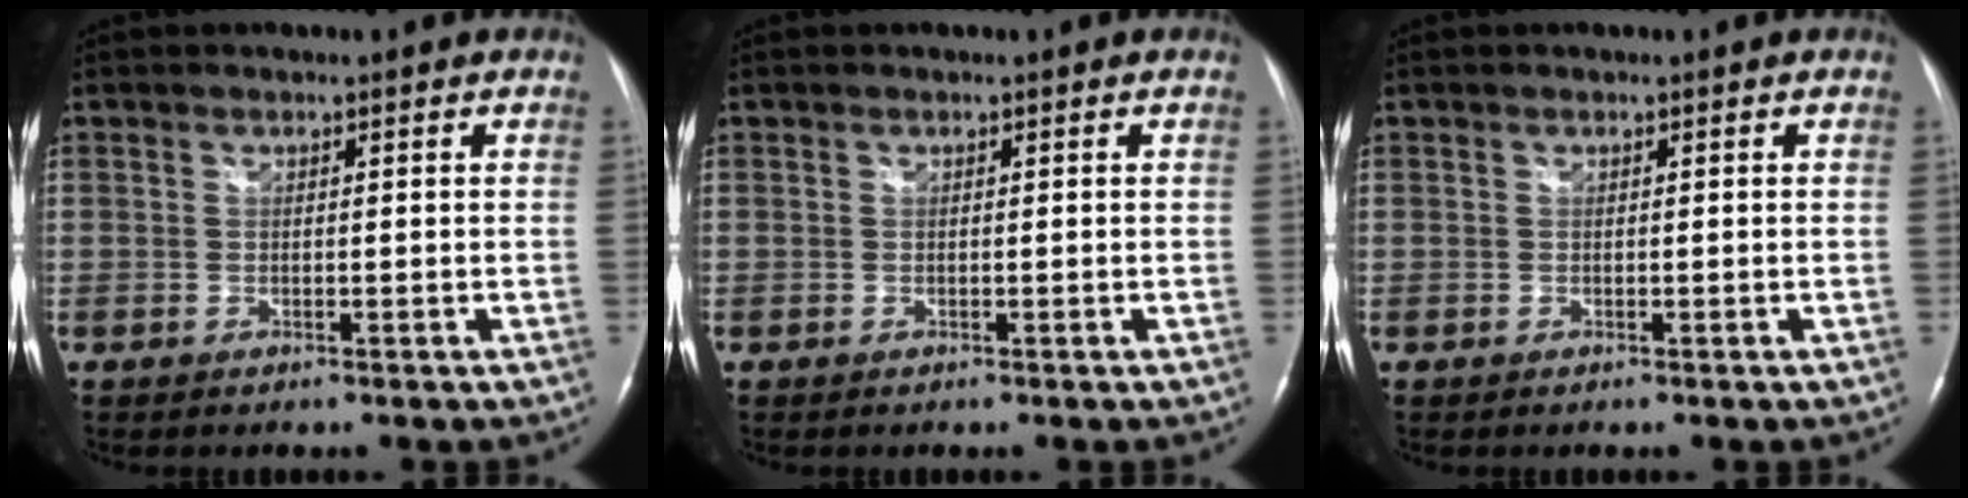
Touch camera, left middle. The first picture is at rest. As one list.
[{"total": 0.0}, {"total": 0.0}]